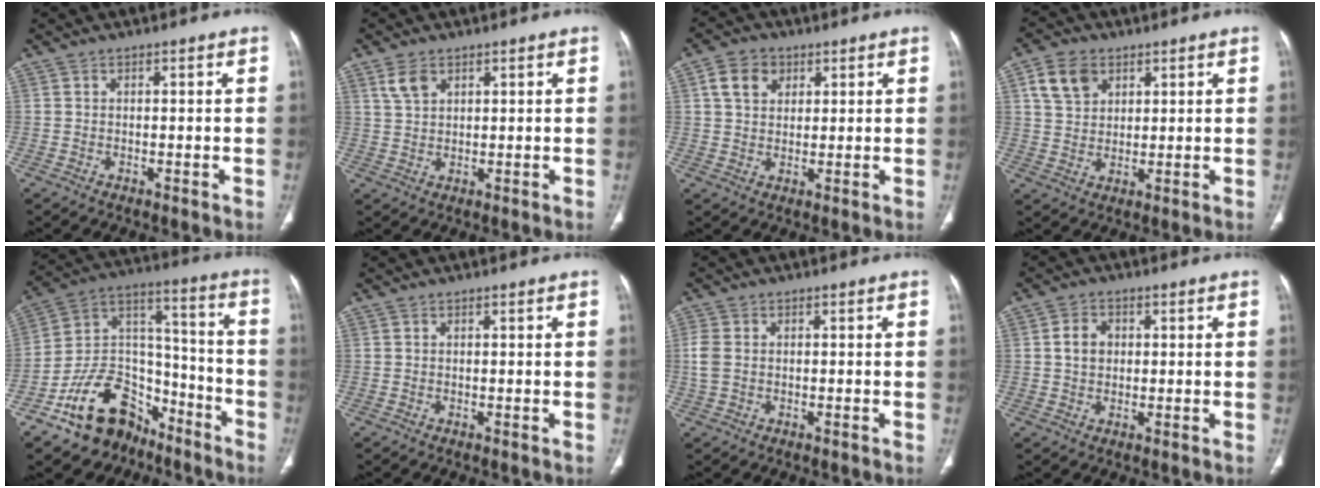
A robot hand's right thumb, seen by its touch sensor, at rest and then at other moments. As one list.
[{"total": 3.8, "force": [2.2, 2.2, 2.2], "torque": [-0.040, -0.005, 0.051]}, {"total": 6.3, "force": [2.5, 4.8, 3.2], "torque": [-0.035, -0.001, 0.043]}, {"total": 7.5, "force": [3.4, 5.4, 3.8], "torque": [-0.051, -0.009, 0.068]}, {"total": 19.2, "force": [-11.8, 12.5, 8.5], "torque": [-0.096, 0.106, -0.196]}, {"total": 0.0}, {"total": 3.1, "force": [-0.3, 2.2, 2.2], "torque": [-0.071, 0.005, -0.007]}, {"total": 4.3, "force": [0.6, 3.4, 2.5], "torque": [-0.033, 0.004, 0.008]}]